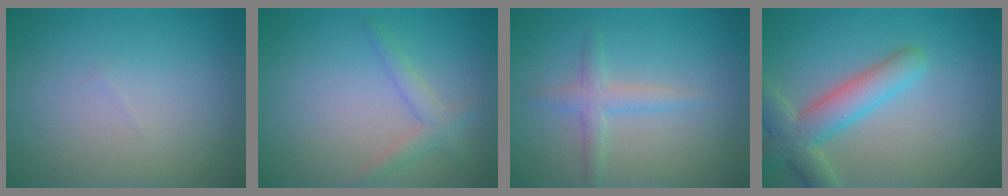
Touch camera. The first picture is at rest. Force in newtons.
{"total": 2.0, "press": 2.0, "slide": 0.1}
{"total": 2.1, "press": 2.1, "slide": 0.1}
{"total": 5.0, "press": 5.0, "slide": 0.5}